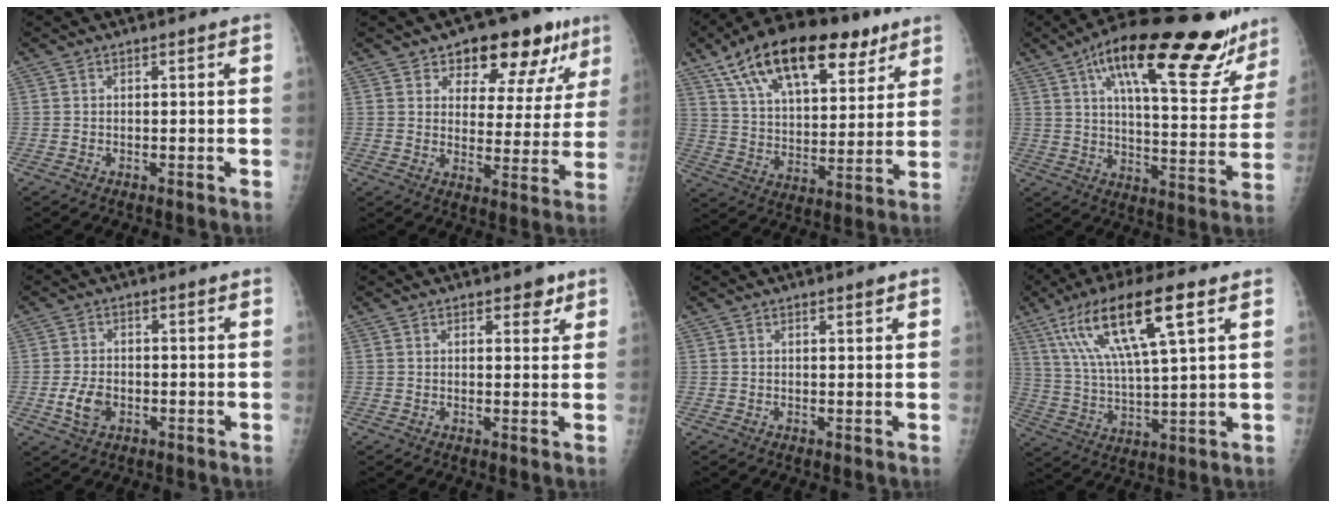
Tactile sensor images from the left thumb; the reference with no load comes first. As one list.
[{"total": 14.9, "force": [9.1, 7.8, 8.8], "torque": [-0.051, -0.034, 0.124]}, {"total": 24.2, "force": [14.2, 11.6, 15.8], "torque": [-0.234, -0.019, 0.239]}, {"total": 27.5, "force": [18.1, 8.4, 19.0], "torque": [-0.246, -0.044, 0.255]}, {"total": 4.8, "force": [-1.4, 3.2, 3.2], "torque": [-0.057, 0.004, -0.025]}, {"total": 3.0, "force": [2.0, 1.5, 1.7], "torque": [-0.002, -0.009, 0.025]}, {"total": 1.1, "force": [0.8, 0.2, 0.8], "torque": [-0.009, -0.004, 0.012]}, {"total": 17.2, "force": [8.1, 3.7, 14.7], "torque": [-0.284, -0.013, 0.150]}]